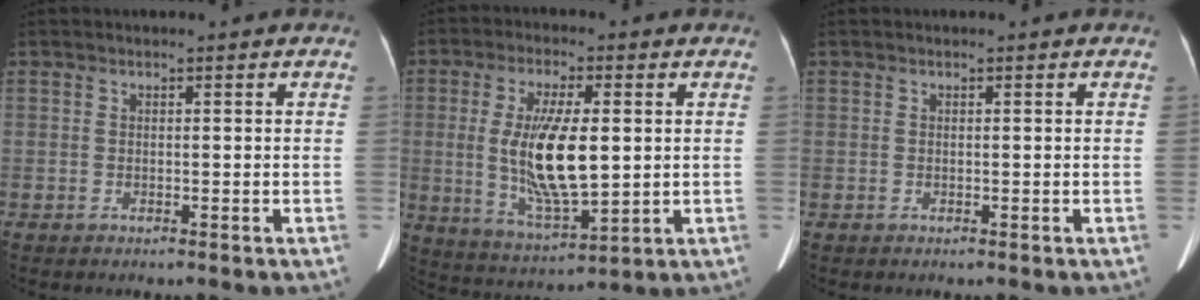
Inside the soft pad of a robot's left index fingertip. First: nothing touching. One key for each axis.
{"total": 12.8, "fx": 0.6, "fy": 3.6, "fz": 12.3, "tx": -0.250, "ty": -0.008, "tz": 0.019}
{"total": 0.0}